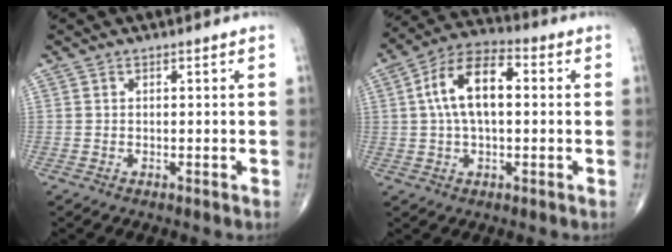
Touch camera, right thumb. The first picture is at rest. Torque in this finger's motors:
{"motor_torque": [0.67, 2.97, 1.37, 0.22, 0.19]}